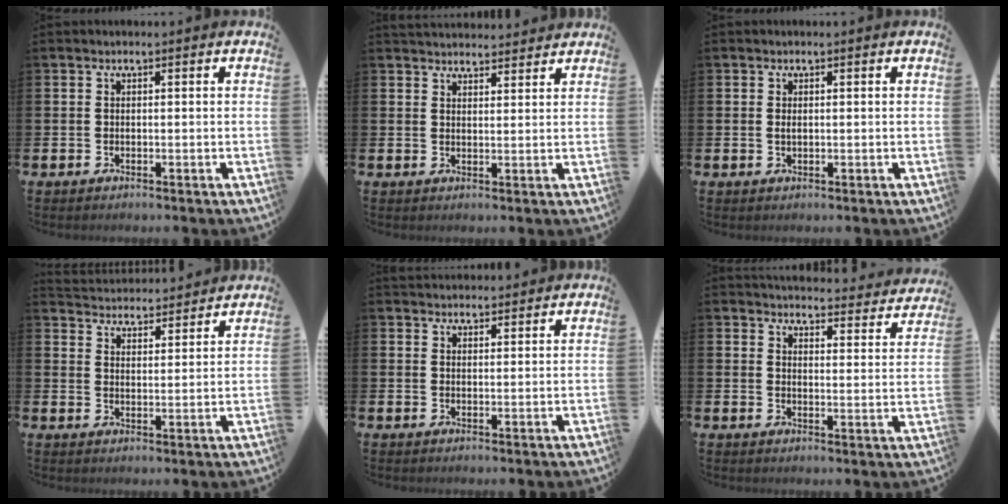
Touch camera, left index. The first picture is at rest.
{"total": 3.2, "force": [3.1, 0.7, -0.1], "torque": [0.000, -0.015, 0.056]}
{"total": 0.6, "force": [0.1, 0.2, 0.5], "torque": [-0.001, -0.002, 0.000]}
{"total": 4.3, "force": [4.3, 0.4, -0.4], "torque": [-0.017, -0.029, 0.076]}
{"total": 2.5, "force": [2.4, 0.6, -0.1], "torque": [0.004, -0.011, 0.043]}
{"total": 4.1, "force": [4.1, 0.7, 0.4], "torque": [-0.016, -0.034, 0.067]}